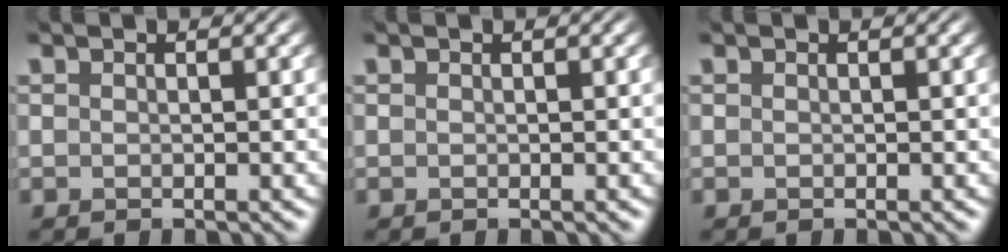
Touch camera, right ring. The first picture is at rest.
{"total": 0.0}
{"total": 0.0}